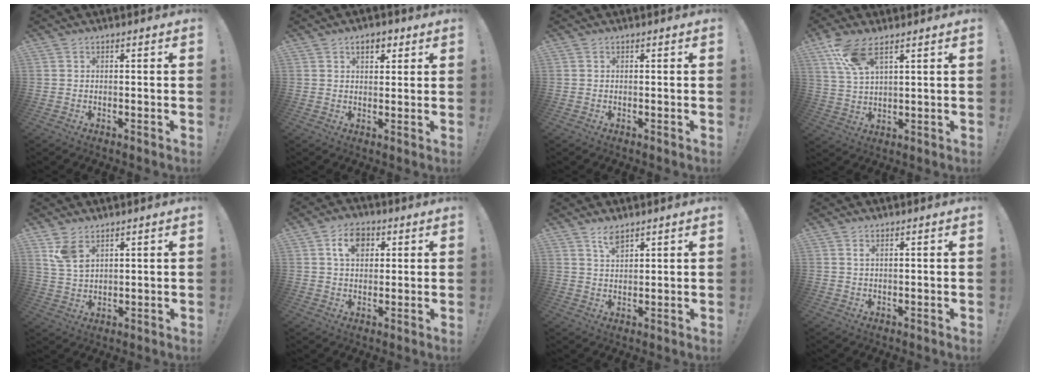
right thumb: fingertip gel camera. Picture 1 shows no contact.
{"total": 4.4, "force": [2.3, 2.6, 2.8], "torque": [-0.038, 0.002, 0.038]}
{"total": 0.0}
{"total": 9.3, "force": [6.0, 3.1, 6.3], "torque": [-0.125, -0.018, 0.114]}
{"total": 6.4, "force": [4.4, 3.0, 3.7], "torque": [-0.065, -0.023, 0.083]}
{"total": 8.1, "force": [2.9, 5.7, 5.0], "torque": [-0.073, 0.006, 0.052]}
{"total": 4.4, "force": [3.3, 1.4, 2.5], "torque": [-0.046, -0.016, 0.058]}
{"total": 1.3, "force": [0.8, 0.2, 1.0], "torque": [-0.014, -0.002, 0.012]}